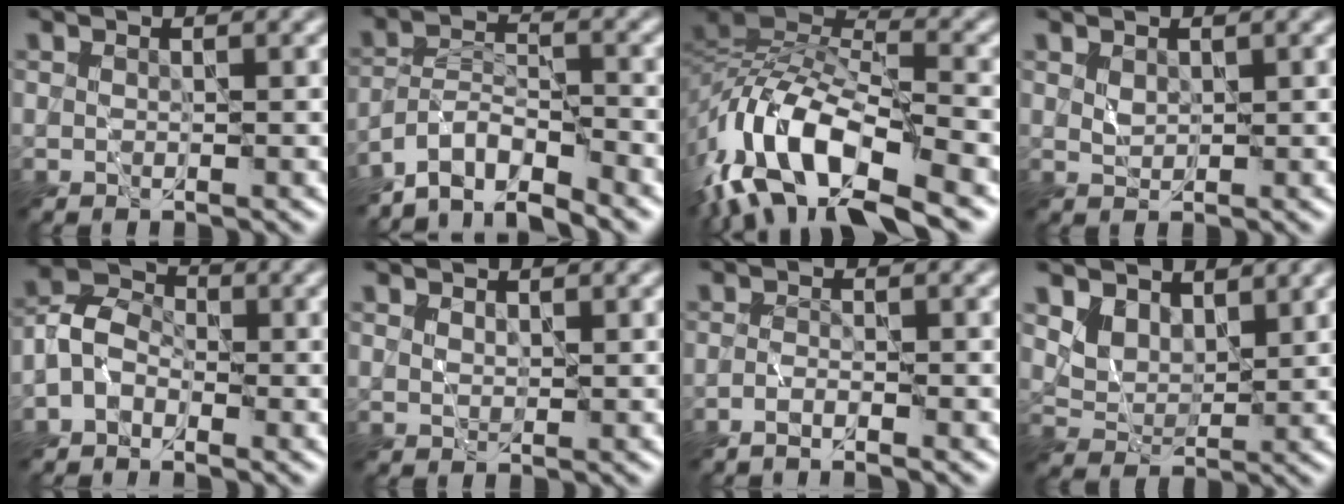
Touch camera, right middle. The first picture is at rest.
{"total": 5.2, "force": [-4.6, 1.2, 2.1], "torque": [-0.029, 0.001, -0.089]}
{"total": 13.8, "force": [-7.1, 6.0, 10.2], "torque": [-0.196, 0.011, -0.145]}
{"total": 1.0, "force": [0.6, 0.6, 0.7], "torque": [-0.016, -0.001, 0.015]}
{"total": 3.5, "force": [-1.5, 2.4, 2.0], "torque": [-0.040, 0.012, -0.041]}
{"total": 0.6, "force": [0.6, 0.1, 0.1], "torque": [-0.003, -0.002, 0.013]}
{"total": 1.5, "force": [-1.2, 0.1, 1.0], "torque": [-0.020, 0.001, -0.027]}
{"total": 3.0, "force": [2.2, 1.8, 1.1], "torque": [-0.037, -0.016, 0.047]}